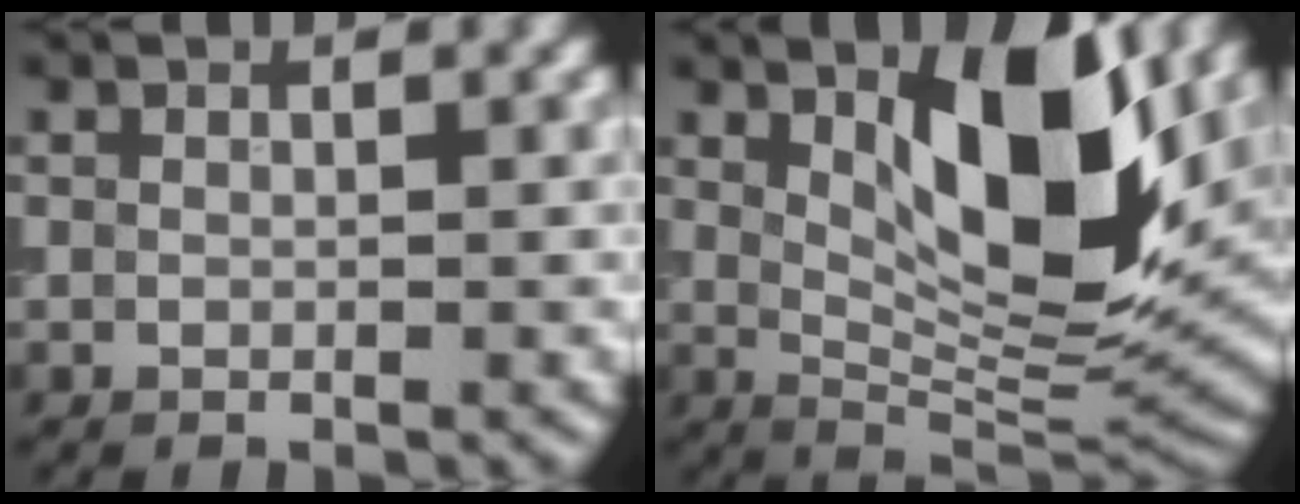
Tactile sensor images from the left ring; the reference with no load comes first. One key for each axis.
{"total": 10.2, "fx": 3.2, "fy": 3.8, "fz": 8.9, "tx": -0.142, "ty": -0.008, "tz": 0.057}